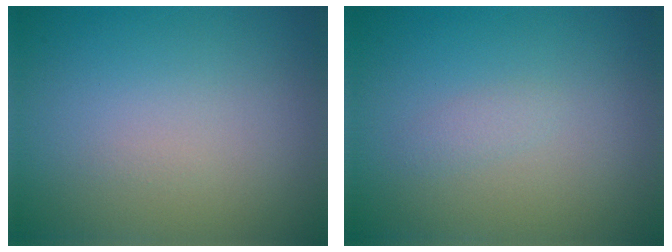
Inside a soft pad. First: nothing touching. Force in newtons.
{"total": 0.8, "press": 0.8, "slide": 0.1}